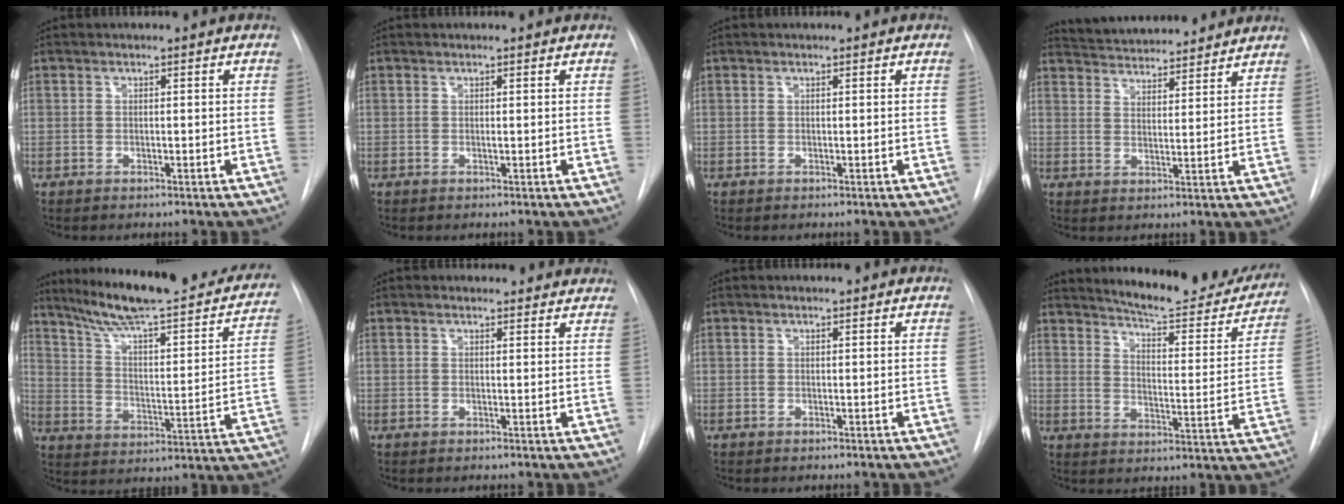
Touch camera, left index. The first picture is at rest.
{"total": 0.7, "force": [-0.7, -0.1, 0.1], "torque": [-0.006, -0.006, -0.011]}
{"total": 0.0}
{"total": 13.8, "force": [12.9, 2.5, 4.2], "torque": [-0.063, 0.018, 0.188]}
{"total": 26.9, "force": [21.8, 4.3, 15.1], "torque": [-0.218, -0.032, 0.295]}
{"total": 6.9, "force": [6.5, 2.1, 0.7], "torque": [0.018, 0.002, 0.048]}
{"total": 0.0}
{"total": 19.5, "force": [18.0, 3.3, 6.9], "torque": [-0.083, -0.067, 0.223]}